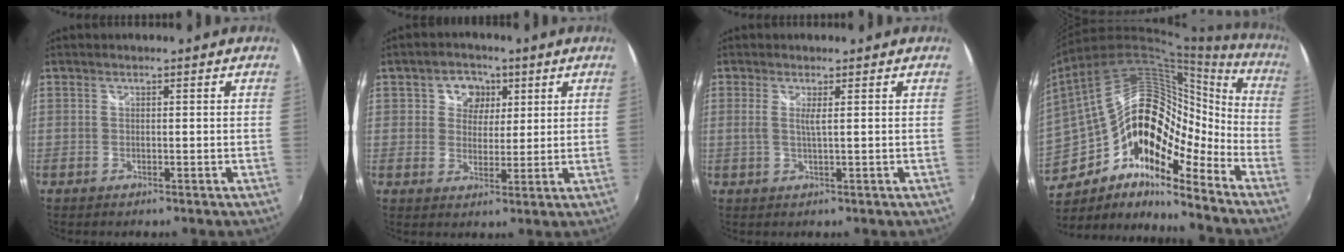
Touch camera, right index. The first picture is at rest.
{"total": 5.8, "force": [2.0, 5.0, 2.2], "torque": [-0.031, 0.009, 0.029]}
{"total": 1.9, "force": [0.4, -0.3, 1.8], "torque": [-0.036, -0.005, 0.005]}
{"total": 22.8, "force": [-10.7, 12.6, 15.7], "torque": [-0.292, -0.004, -0.203]}